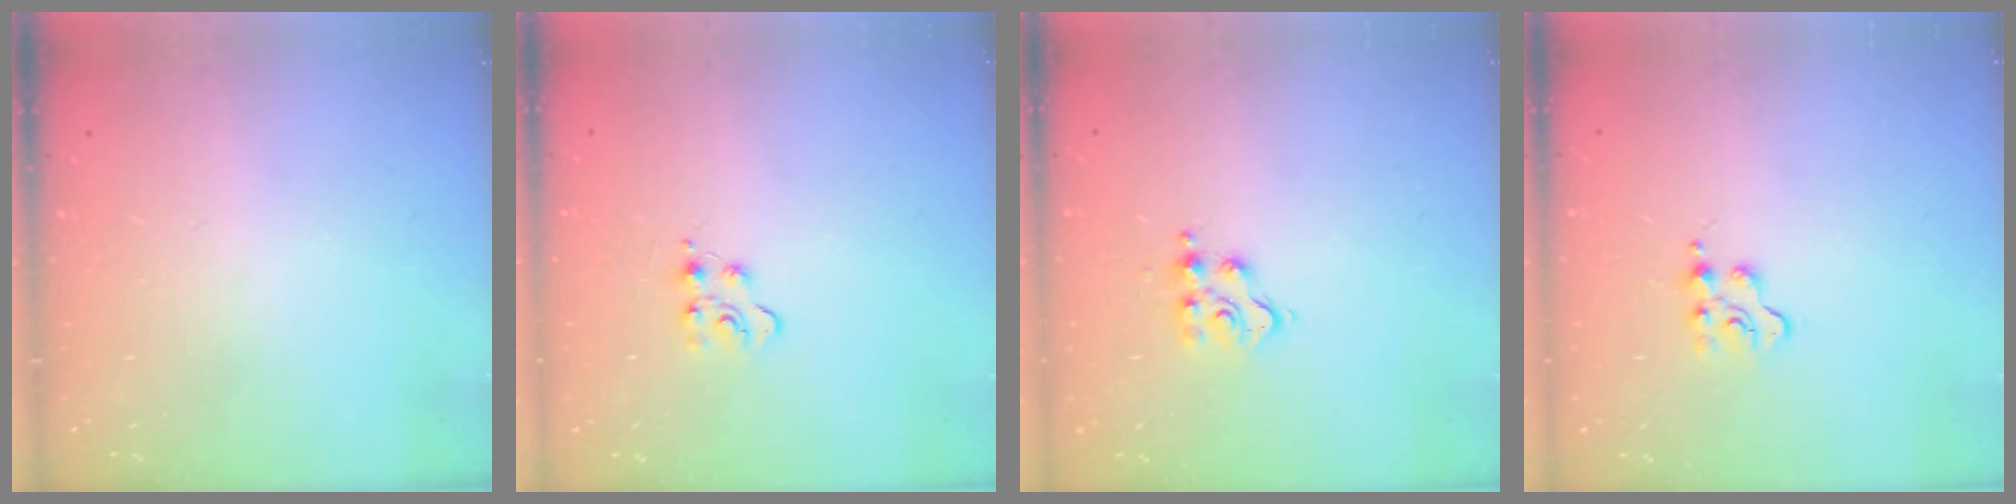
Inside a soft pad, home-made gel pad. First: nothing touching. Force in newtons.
{"total": 5.8, "press": 5.8, "slide": 0.6}
{"total": 6.7, "press": 6.7, "slide": 0.5}
{"total": 4.3, "press": 4.3, "slide": 0.5}